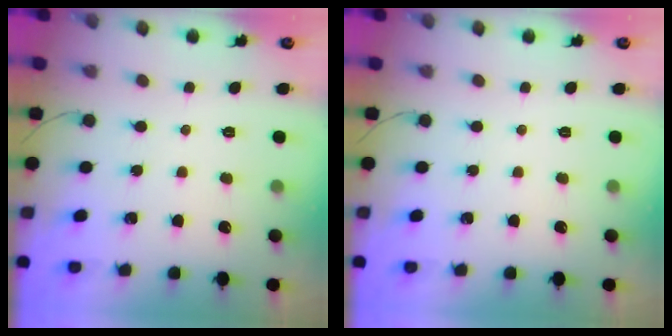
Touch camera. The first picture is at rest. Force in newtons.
{"total": 0.0}